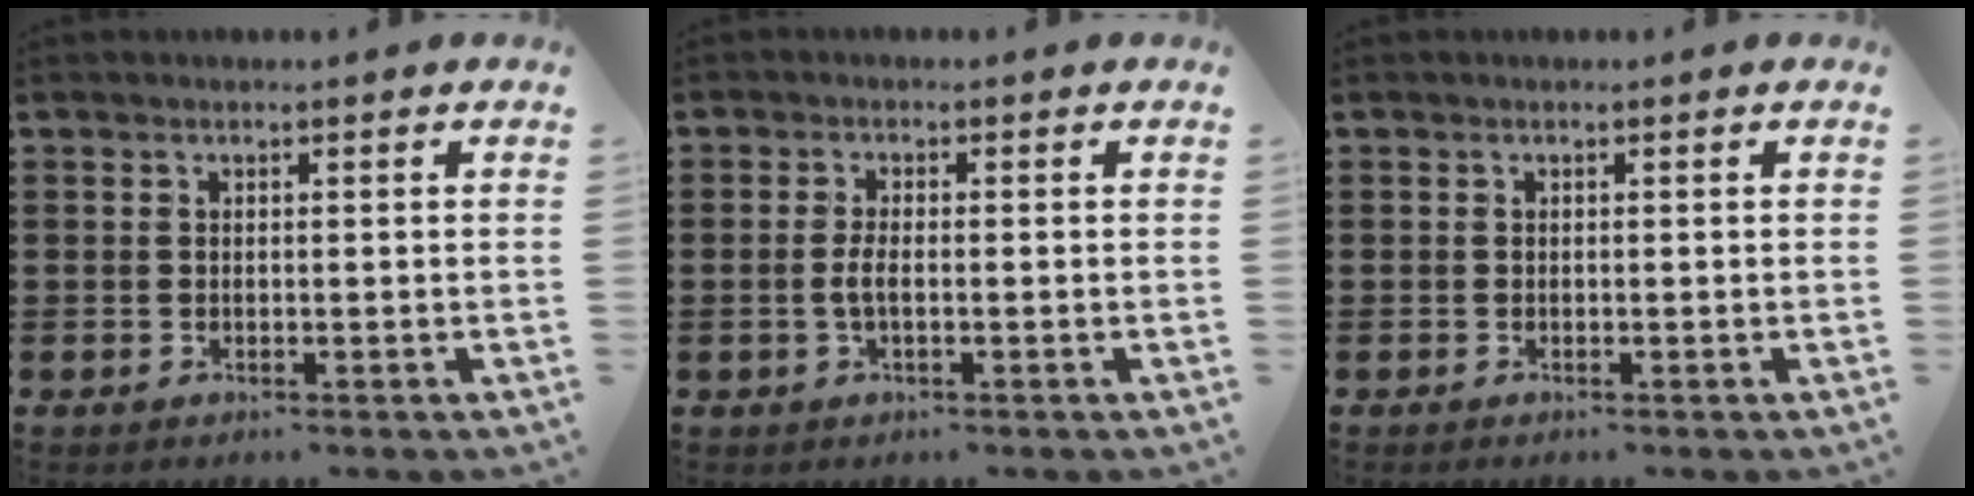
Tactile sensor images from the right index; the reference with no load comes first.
{"total": 2.3, "force": [-0.4, 0.6, 2.2], "torque": [-0.055, -0.005, -0.013]}
{"total": 0.0}